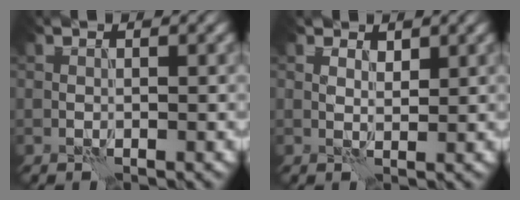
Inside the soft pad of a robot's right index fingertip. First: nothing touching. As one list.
[{"total": 1.9, "force": [1.4, 1.0, 0.8], "torque": [-0.012, -0.009, 0.022]}]